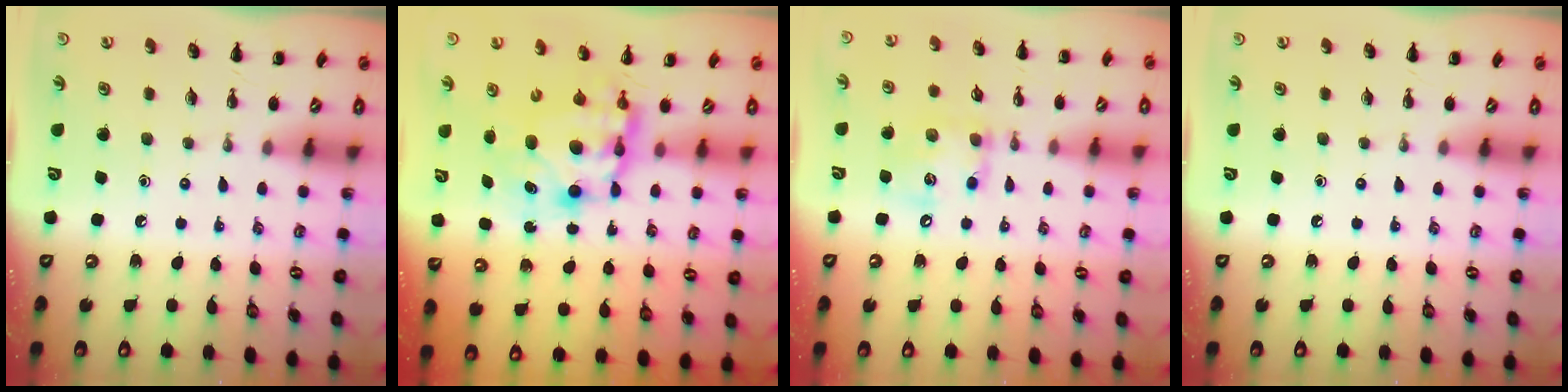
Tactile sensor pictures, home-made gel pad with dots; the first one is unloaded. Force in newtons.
{"total": 7.7, "press": 7.5, "slide": 1.9}
{"total": 11.5, "press": 11.4, "slide": 1.8}
{"total": 0.0}